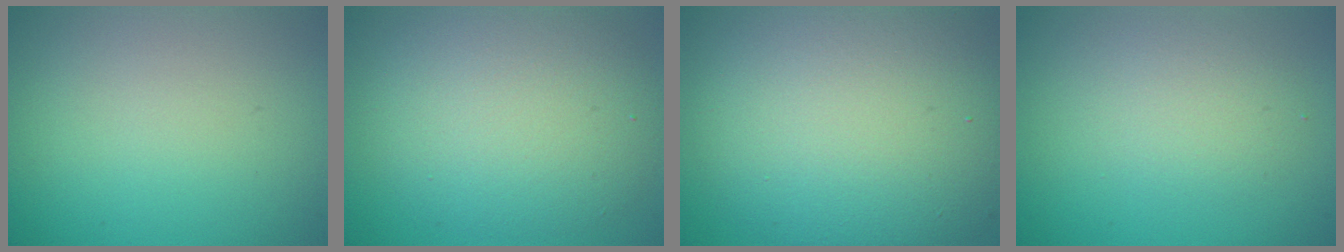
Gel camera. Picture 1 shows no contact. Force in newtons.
{"total": 6.5, "press": 6.5, "slide": 0.5}
{"total": 11.5, "press": 11.5, "slide": 1.0}
{"total": 2.1, "press": 2.1, "slide": 0.0}